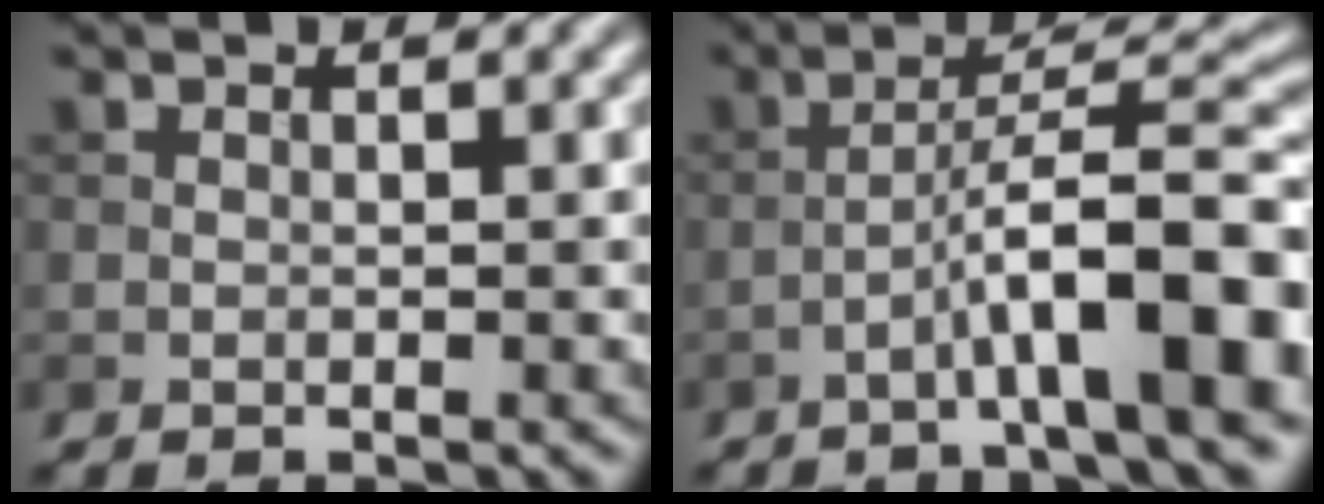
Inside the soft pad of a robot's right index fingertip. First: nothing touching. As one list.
[{"total": 9.2, "force": [-3.7, 1.6, 8.2], "torque": [-0.120, 0.027, -0.061]}]